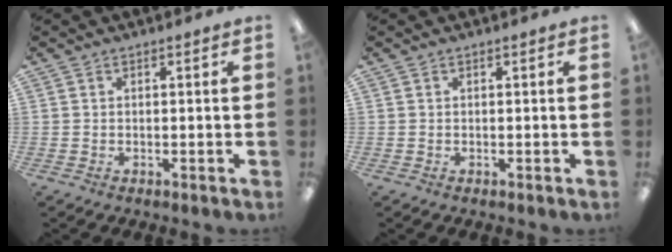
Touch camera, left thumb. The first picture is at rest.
{"total": 0.0}